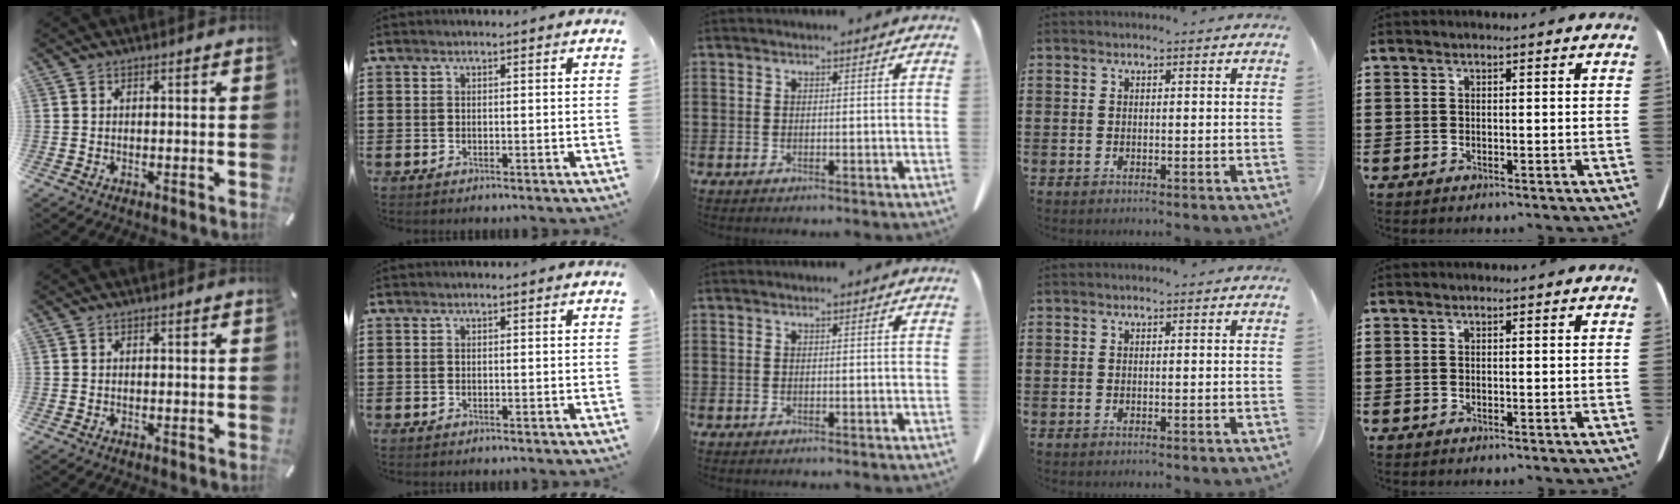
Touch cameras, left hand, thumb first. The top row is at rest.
{}